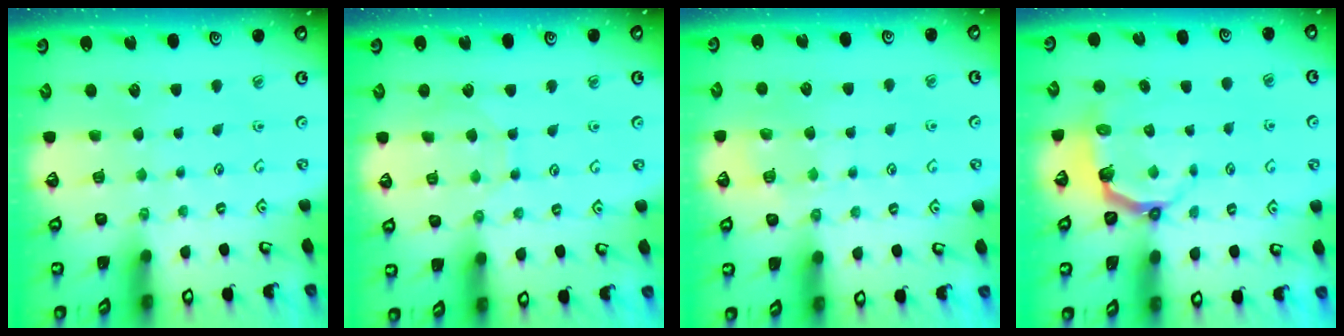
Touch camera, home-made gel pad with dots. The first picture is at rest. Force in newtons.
{"total": 5.7, "press": 5.7, "slide": 0.5}
{"total": 5.8, "press": 5.7, "slide": 0.6}
{"total": 4.5, "press": 2.9, "slide": 3.4}